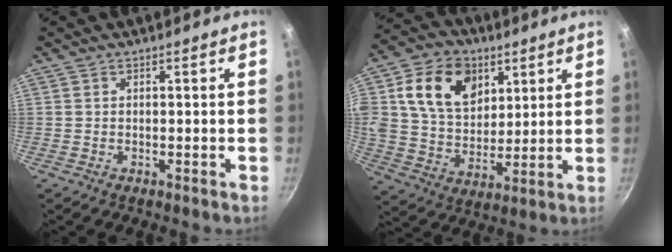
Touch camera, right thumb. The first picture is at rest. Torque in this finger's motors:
{"motor_torque": [2.44, 2.57, 2.09, 0.41, 0.64]}